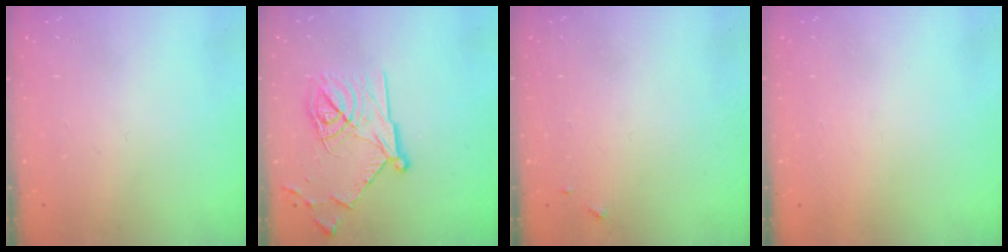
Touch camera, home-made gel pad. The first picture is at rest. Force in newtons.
{"total": 18.1, "press": 18.1, "slide": 1.0}
{"total": 5.1, "press": 5.1, "slide": 0.5}
{"total": 1.5, "press": 1.5, "slide": 0.1}